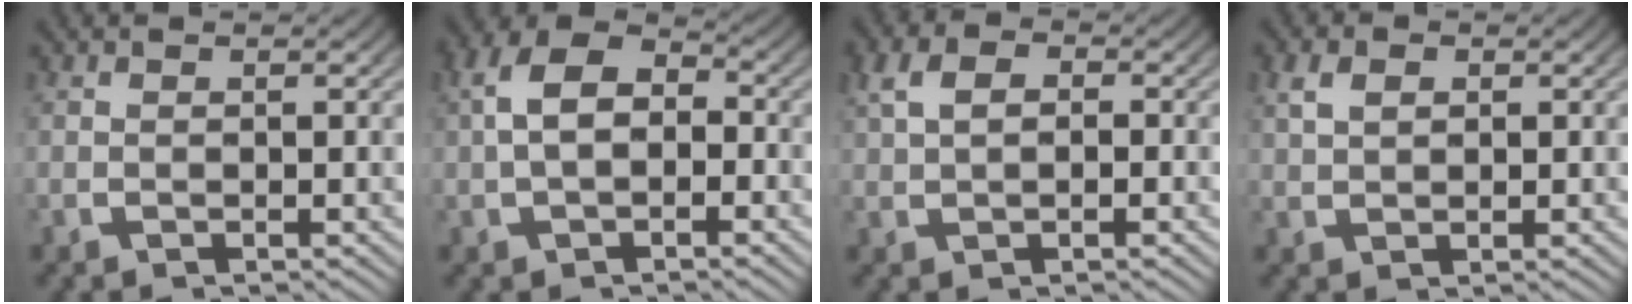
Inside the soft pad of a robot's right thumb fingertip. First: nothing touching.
{"total": 6.7, "force": [0.7, 4.5, 4.9], "torque": [-0.091, 0.001, 0.013]}
{"total": 3.4, "force": [1.0, 2.3, 2.3], "torque": [-0.044, 0.008, 0.016]}
{"total": 2.5, "force": [1.2, 1.6, 1.5], "torque": [-0.028, 0.001, 0.027]}